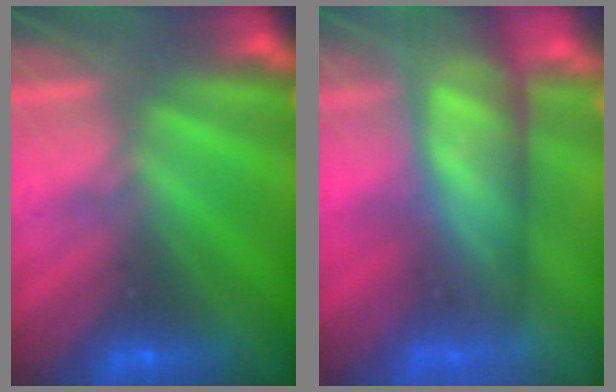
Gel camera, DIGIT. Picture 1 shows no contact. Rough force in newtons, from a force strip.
{"total": 7.5}